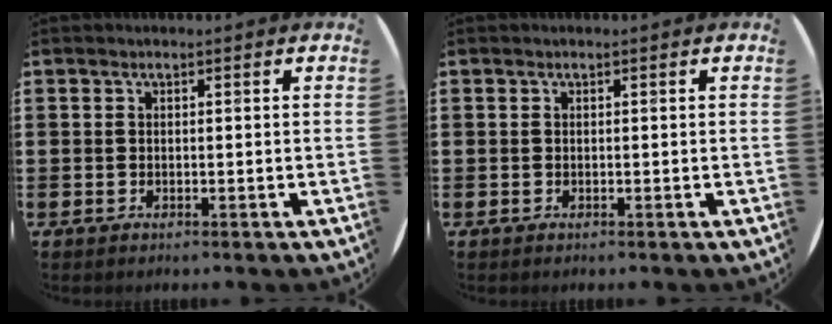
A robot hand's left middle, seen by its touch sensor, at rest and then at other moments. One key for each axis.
{"total": 0.0}